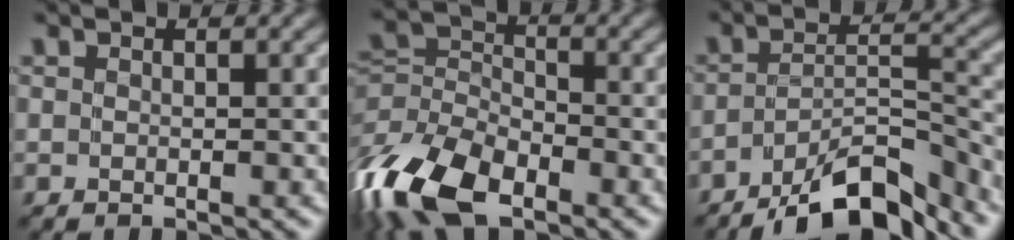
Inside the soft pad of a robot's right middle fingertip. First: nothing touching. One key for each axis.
{"total": 10.1, "fx": -6.4, "fy": 5.0, "fz": 6.1, "tx": -0.140, "ty": -0.008, "tz": -0.137}
{"total": 9.4, "fx": -7.2, "fy": 2.6, "fz": 5.4, "tx": -0.078, "ty": 0.011, "tz": -0.125}